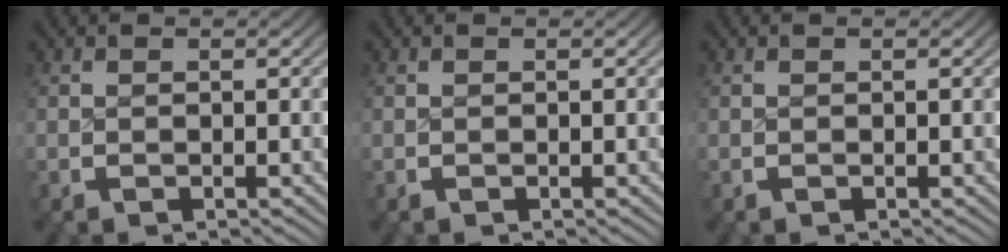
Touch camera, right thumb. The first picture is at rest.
{"total": 0.0}
{"total": 0.0}